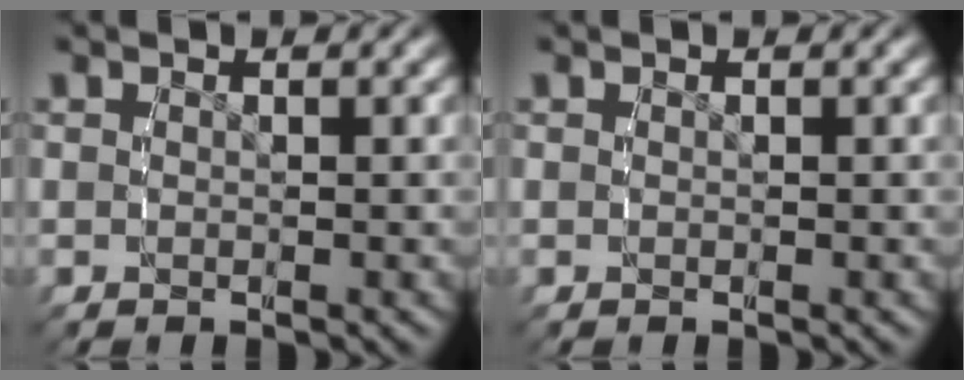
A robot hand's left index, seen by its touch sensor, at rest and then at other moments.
{"total": 0.0}